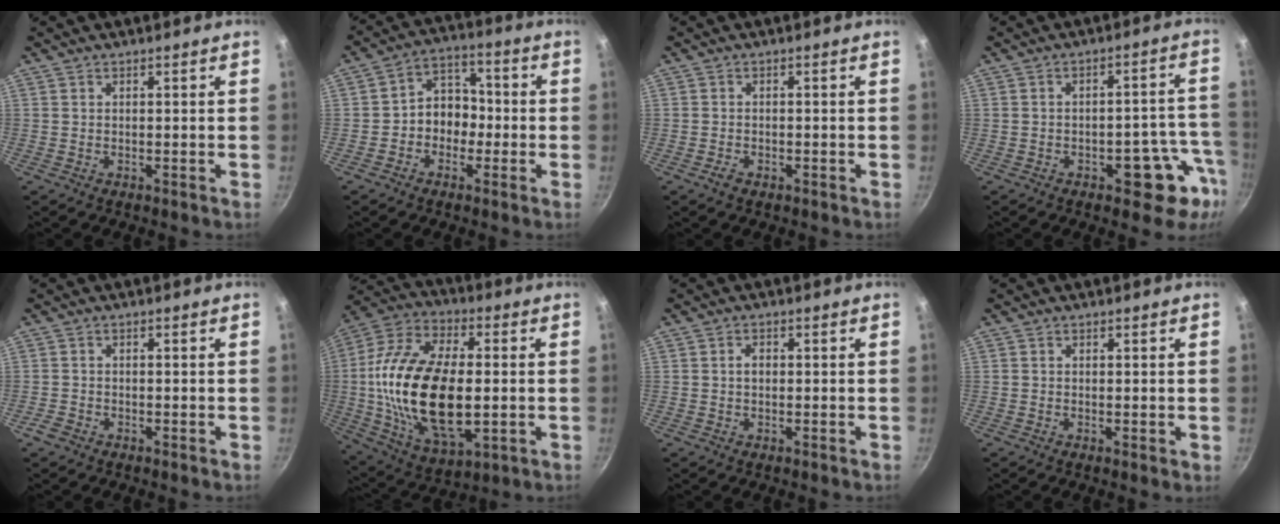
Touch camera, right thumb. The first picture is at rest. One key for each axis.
{"total": 8.0, "fx": -1.8, "fy": 6.5, "fz": 4.2, "tx": -0.014, "ty": 0.037, "tz": -0.042}
{"total": 1.9, "fx": -1.1, "fy": 1.1, "fz": 1.1, "tx": -0.023, "ty": 0.008, "tz": -0.021}
{"total": 10.7, "fx": -4.8, "fy": 5.7, "fz": 7.8, "tx": -0.029, "ty": 0.046, "tz": -0.051}
{"total": 1.6, "fx": -1.2, "fy": 0.9, "fz": 0.7, "tx": -0.022, "ty": 0.006, "tz": -0.025}
{"total": 26.3, "fx": -1.0, "fy": 14.0, "fz": 22.2, "tx": -0.422, "ty": 0.009, "tz": -0.019}
{"total": 1.8, "fx": 0.0, "fy": 1.3, "fz": 1.2, "tx": -0.015, "ty": 0.006, "tz": -0.001}
{"total": 0.8, "fx": 0.0, "fy": 0.2, "fz": 0.8, "tx": -0.011, "ty": -0.002, "tz": -0.003}